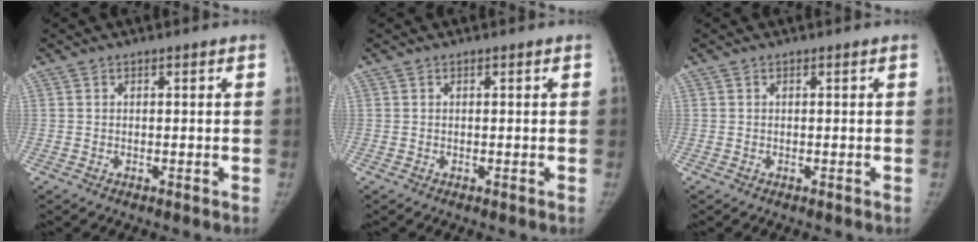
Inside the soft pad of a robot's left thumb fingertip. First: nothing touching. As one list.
[{"total": 0.0}, {"total": 0.0}]